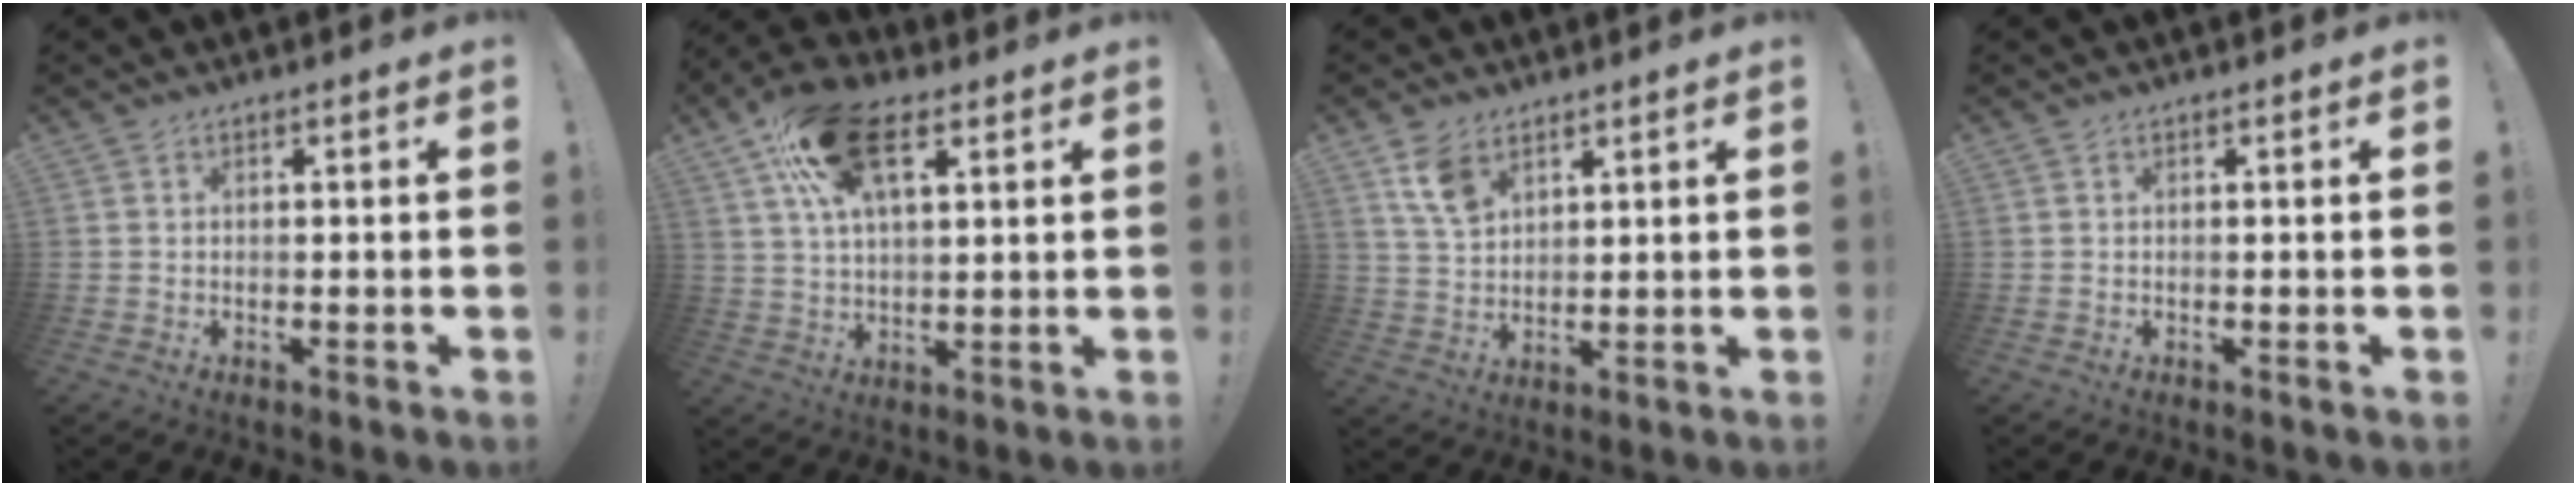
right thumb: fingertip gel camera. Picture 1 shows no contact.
{"total": 16.4, "force": [7.8, 8.5, 11.7], "torque": [-0.204, -0.010, 0.138]}
{"total": 7.7, "force": [4.8, 4.3, 4.2], "torque": [-0.074, -0.018, 0.092]}
{"total": 0.0}